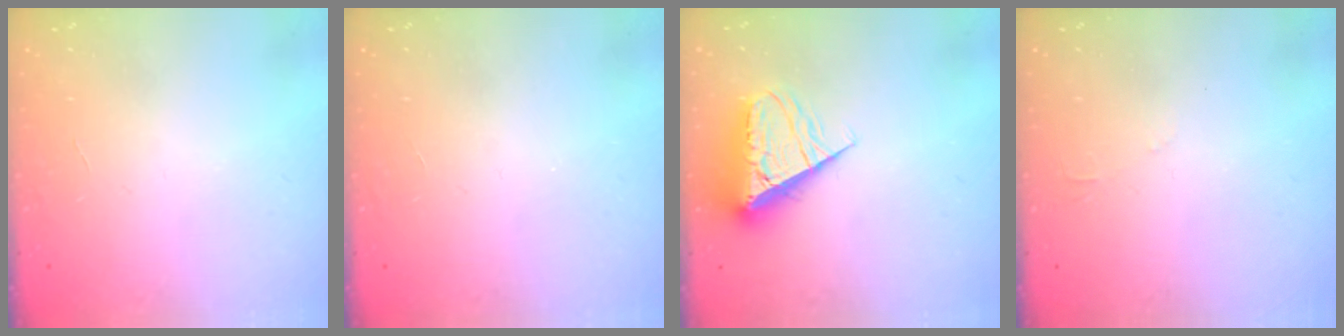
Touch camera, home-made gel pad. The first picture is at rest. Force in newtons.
{"total": 0.0}
{"total": 8.8, "press": 8.7, "slide": 0.9}
{"total": 2.3, "press": 2.3, "slide": 0.4}